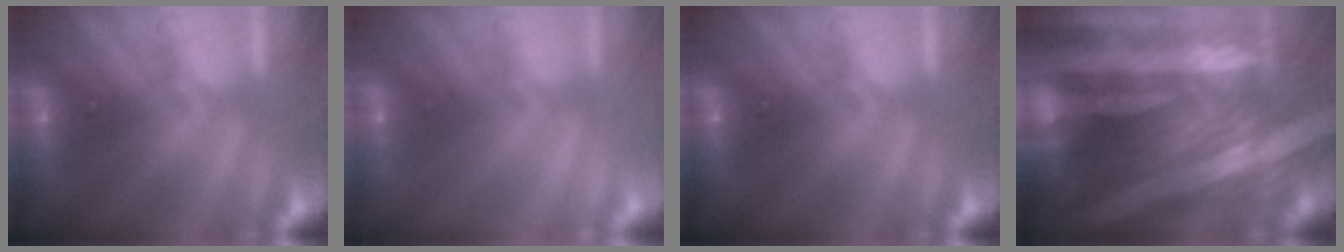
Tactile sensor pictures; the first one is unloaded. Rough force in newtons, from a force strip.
{"total": 3.1}
{"total": 0.0}
{"total": 8.7}